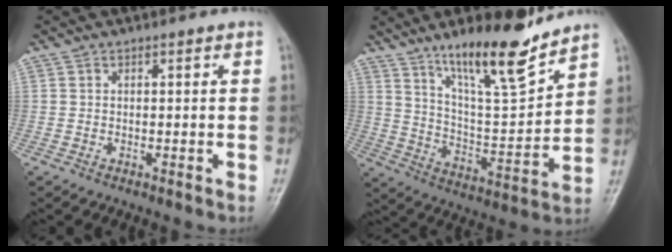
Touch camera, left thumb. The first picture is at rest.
{"total": 16.4, "force": [12.0, 3.3, 10.7], "torque": [-0.156, -0.079, 0.212]}